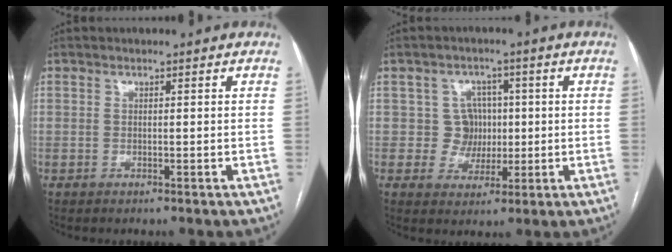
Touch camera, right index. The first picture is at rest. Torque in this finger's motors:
{"motor_torque": [0.20, 0.04, 0.05, 0.01]}